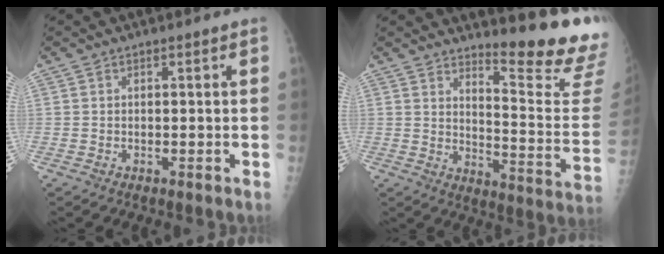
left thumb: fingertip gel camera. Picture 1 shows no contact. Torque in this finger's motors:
{"motor_torque": [1.61, -0.66, 0.89, -0.85, 0.14]}